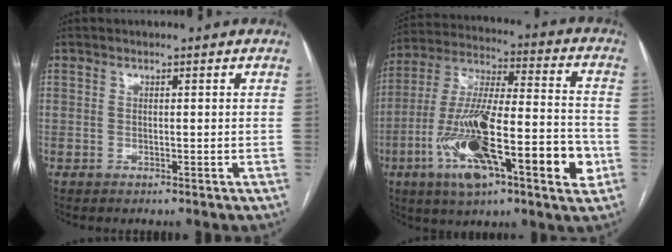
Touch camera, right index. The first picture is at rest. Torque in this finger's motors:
{"motor_torque": [1.32, -0.82, 0.74, 0.21]}